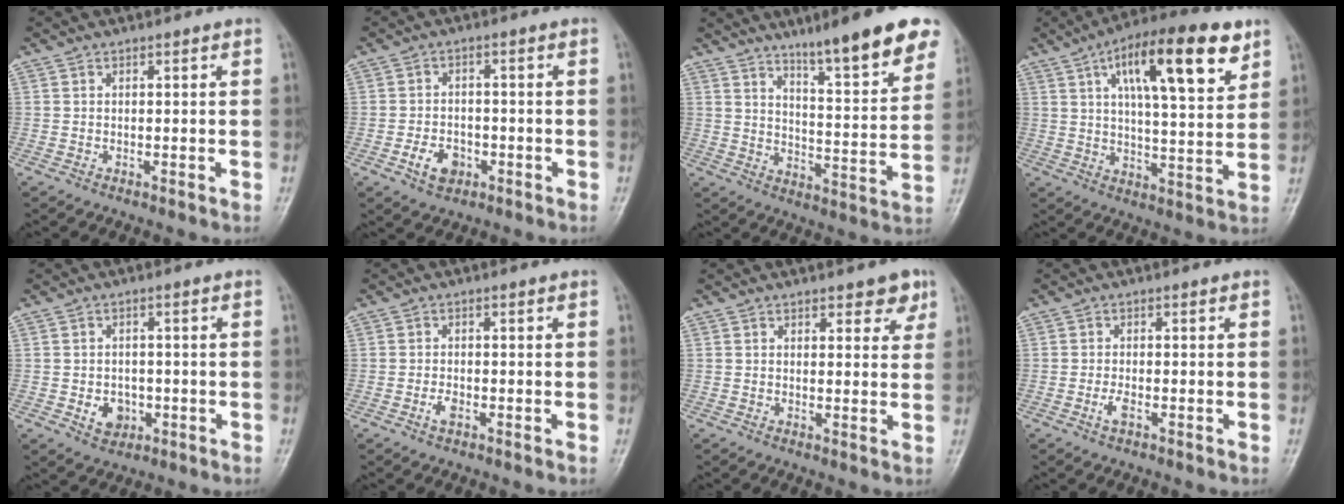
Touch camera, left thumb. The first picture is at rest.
{"total": 5.2, "force": [-2.3, 3.6, 2.9], "torque": [-0.040, 0.015, -0.037]}
{"total": 16.7, "force": [11.1, 2.6, 12.2], "torque": [-0.144, -0.058, 0.166]}
{"total": 18.7, "force": [8.8, 5.8, 15.5], "torque": [-0.218, -0.018, 0.135]}
{"total": 4.6, "force": [-1.3, 3.7, 2.4], "torque": [-0.018, 0.006, -0.013]}
{"total": 1.9, "force": [-0.9, 1.0, 1.4], "torque": [-0.029, 0.003, -0.018]}
{"total": 4.5, "force": [2.7, 2.1, 2.9], "torque": [-0.012, -0.012, 0.030]}
{"total": 1.9, "force": [-0.8, 0.7, 1.5], "torque": [-0.035, 0.002, -0.018]}